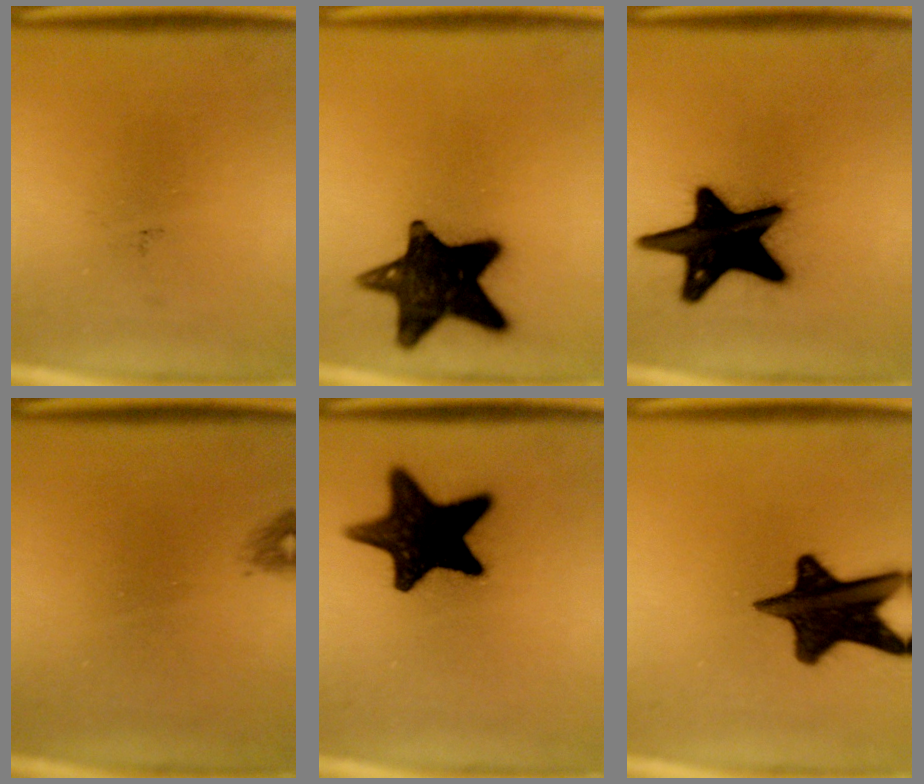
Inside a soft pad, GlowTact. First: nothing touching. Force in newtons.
{"total": 15.8}
{"total": 20.2}
{"total": 0.9}
{"total": 16.0}
{"total": 15.7}